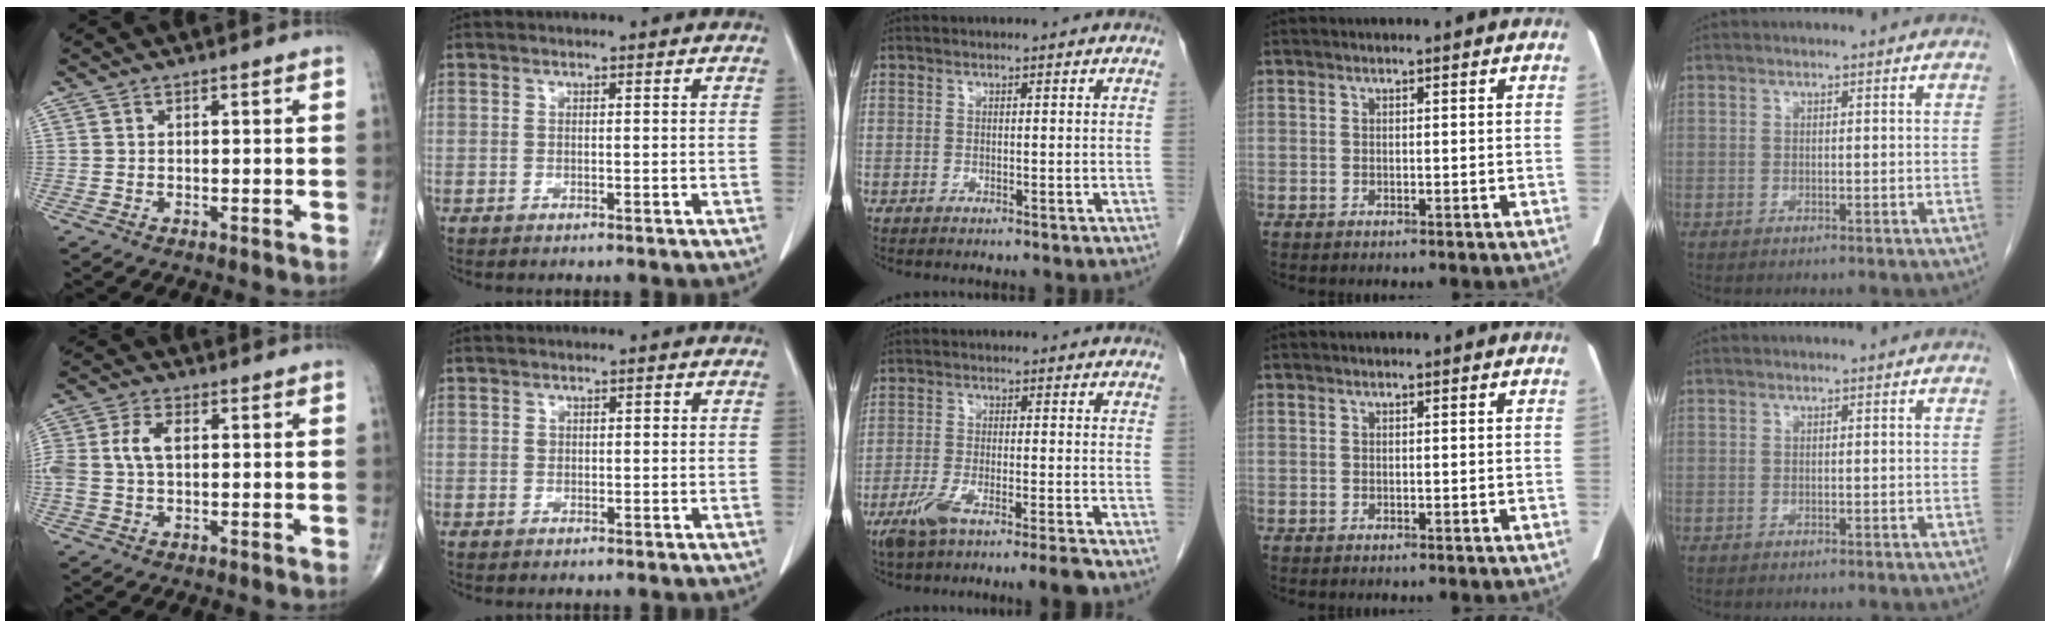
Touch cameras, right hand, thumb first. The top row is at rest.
{"thumb": {"total": 6.0, "force": [0.7, 3.5, 4.8], "torque": [-0.123, 0.016, 0.014]}, "index": {"total": 1.0, "force": [0.1, 0.8, 0.6], "torque": [-0.012, 0.009, 0.004]}, "middle": {"total": 7.5, "force": [-5.6, -0.3, 5.0], "torque": [-0.086, -0.014, -0.100]}}